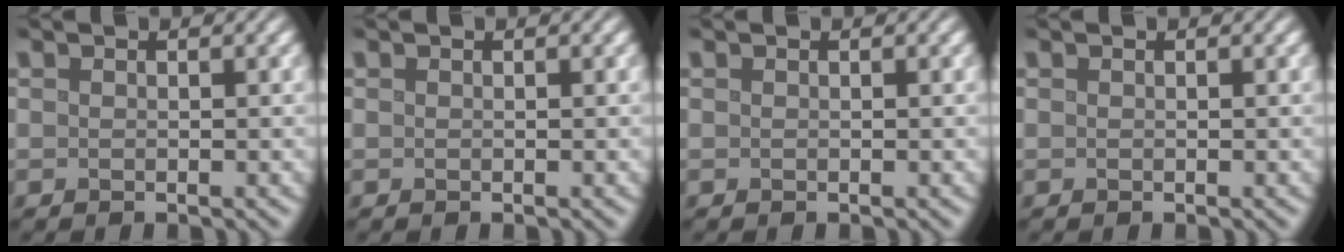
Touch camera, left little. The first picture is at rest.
{"total": 0.0}
{"total": 0.0}
{"total": 0.0}